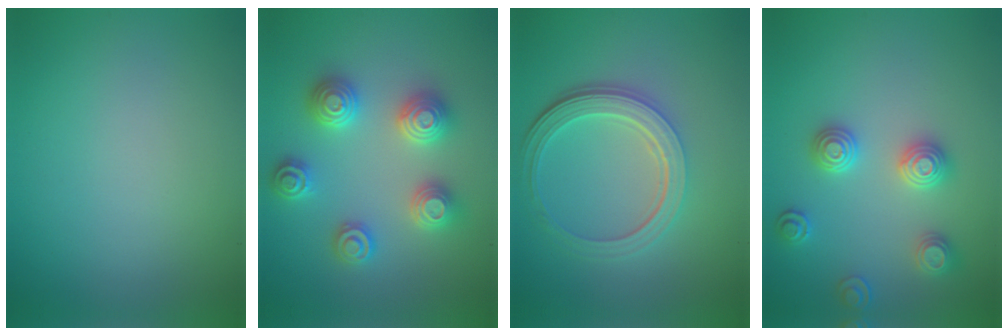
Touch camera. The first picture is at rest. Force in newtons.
{"total": 4.8, "press": 4.8, "slide": 0.6}
{"total": 5.2, "press": 3.8, "slide": 3.5}
{"total": 3.3, "press": 3.3, "slide": 0.3}